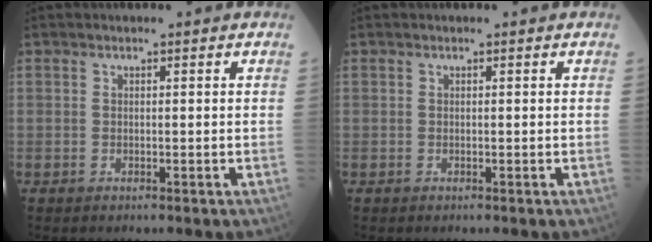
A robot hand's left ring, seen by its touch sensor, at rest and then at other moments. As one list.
[{"total": 0.0}]